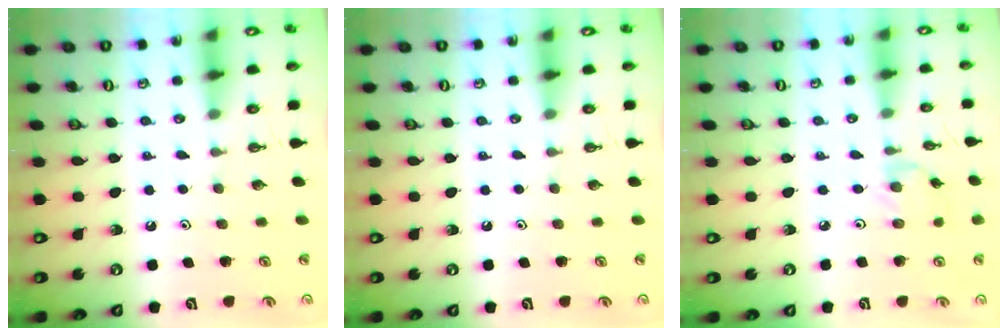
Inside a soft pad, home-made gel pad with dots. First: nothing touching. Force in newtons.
{"total": 0.0}
{"total": 1.5, "press": 1.5, "slide": 0.3}